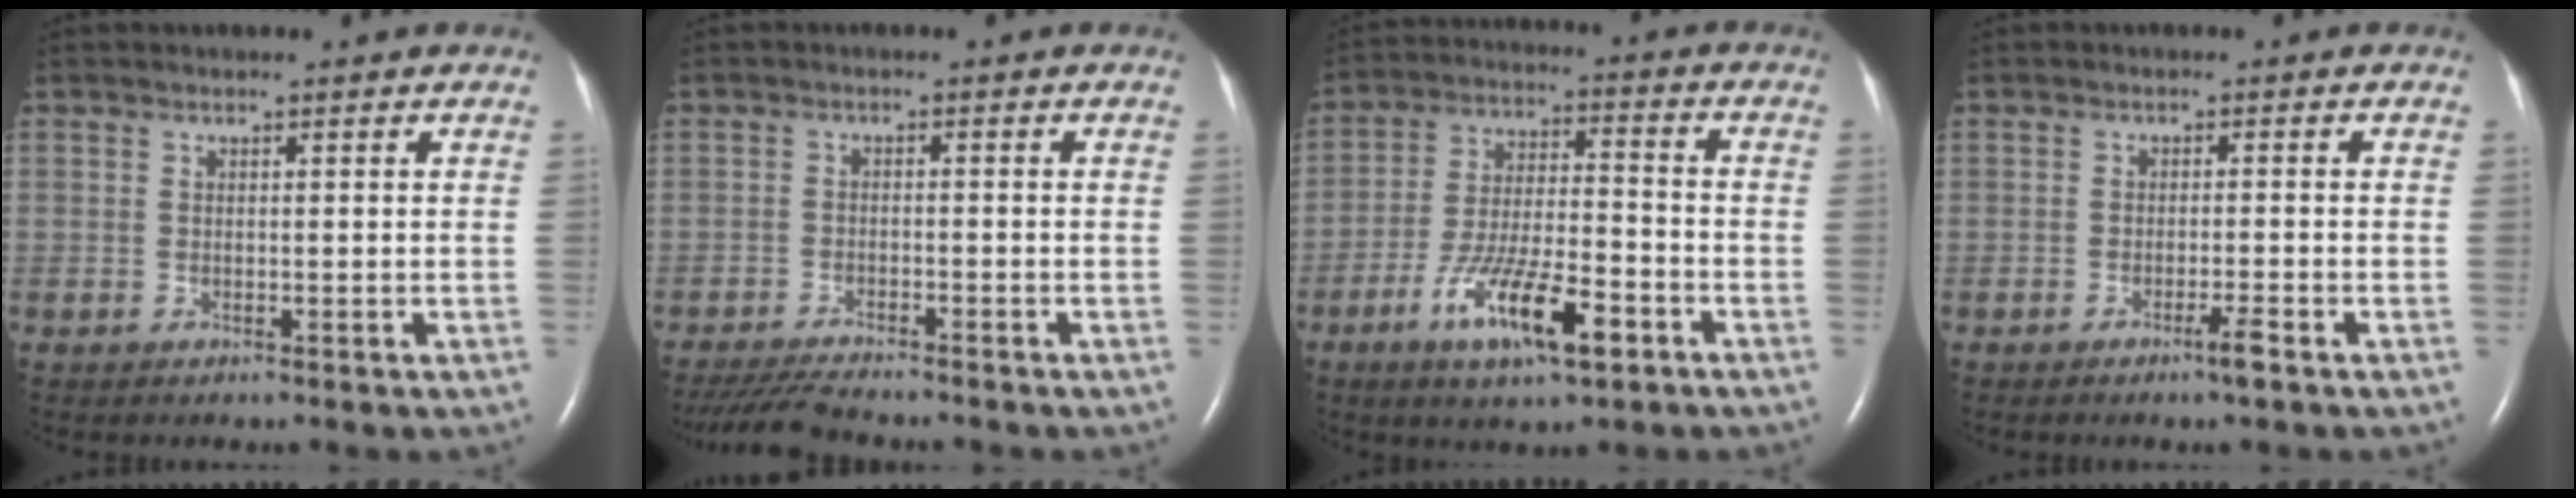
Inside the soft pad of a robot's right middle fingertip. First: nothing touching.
{"total": 6.2, "force": [-5.8, 0.1, 2.3], "torque": [-0.043, -0.023, -0.099]}
{"total": 12.0, "force": [-6.2, 2.7, 10.0], "torque": [-0.190, -0.005, -0.105]}
{"total": 2.2, "force": [-1.4, -0.4, 1.6], "torque": [-0.032, -0.005, -0.025]}